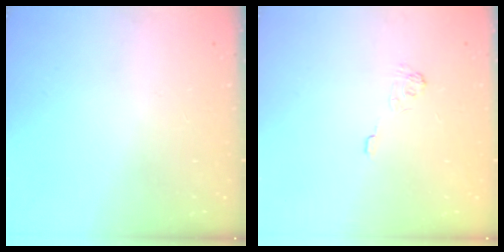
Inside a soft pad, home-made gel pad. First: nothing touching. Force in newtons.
{"total": 2.5, "press": 2.1, "slide": 1.3}